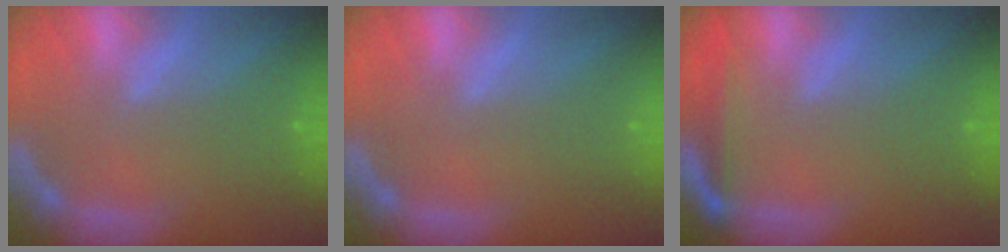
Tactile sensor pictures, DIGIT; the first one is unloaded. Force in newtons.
{"total": 0.0}
{"total": 4.0}